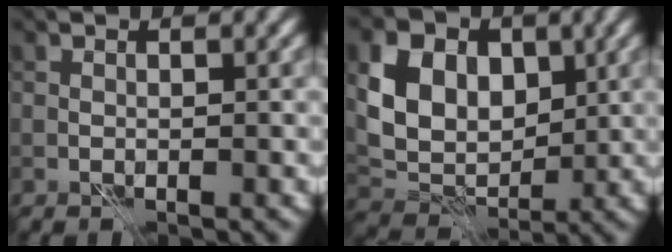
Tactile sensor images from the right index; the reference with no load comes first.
{"total": 7.0, "force": [2.4, 5.2, 4.1], "torque": [-0.085, -0.006, 0.034]}